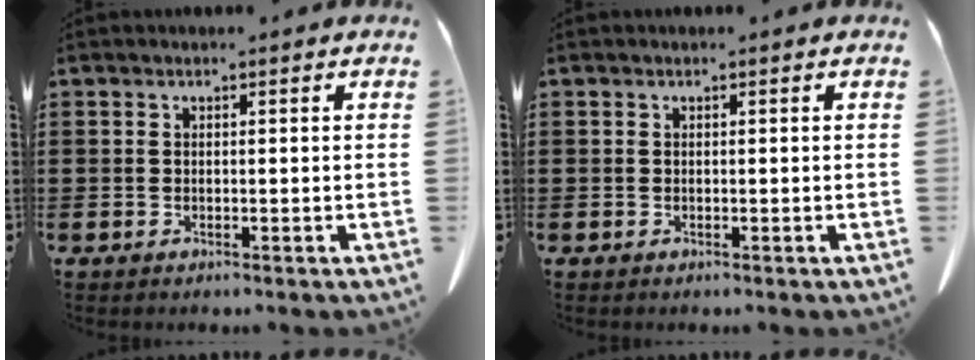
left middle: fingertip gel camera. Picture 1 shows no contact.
{"total": 0.0}